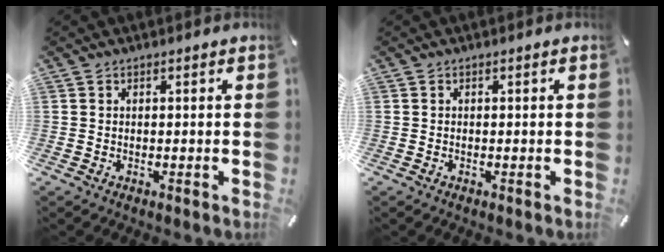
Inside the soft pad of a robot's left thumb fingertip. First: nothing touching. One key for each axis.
{"total": 0.0}